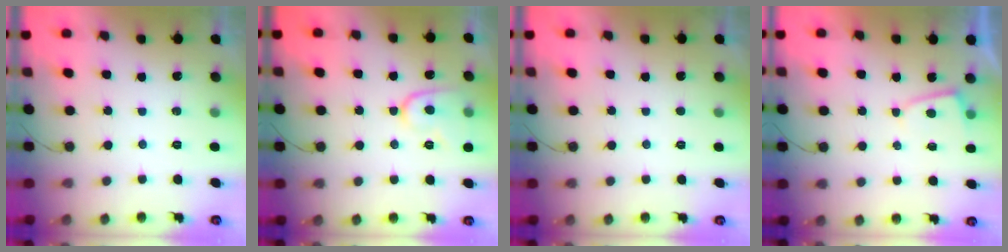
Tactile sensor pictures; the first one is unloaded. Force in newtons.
{"total": 9.9, "press": 9.9, "slide": 0.9}
{"total": 1.6, "press": 1.6, "slide": 0.2}
{"total": 2.2, "press": 2.2, "slide": 0.3}